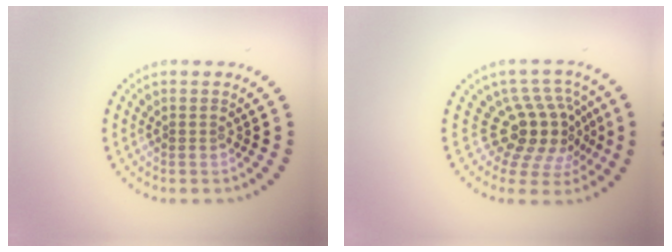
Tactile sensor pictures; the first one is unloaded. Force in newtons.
{"total": 5.0, "press": 3.6, "slide": 3.6}